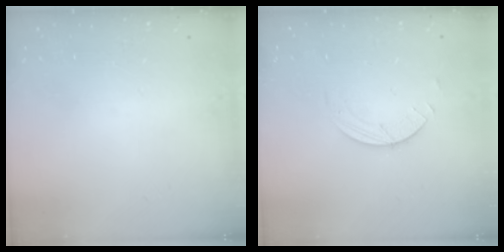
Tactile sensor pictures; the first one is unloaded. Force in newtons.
{"total": 1.5, "press": 1.5, "slide": 0.1}